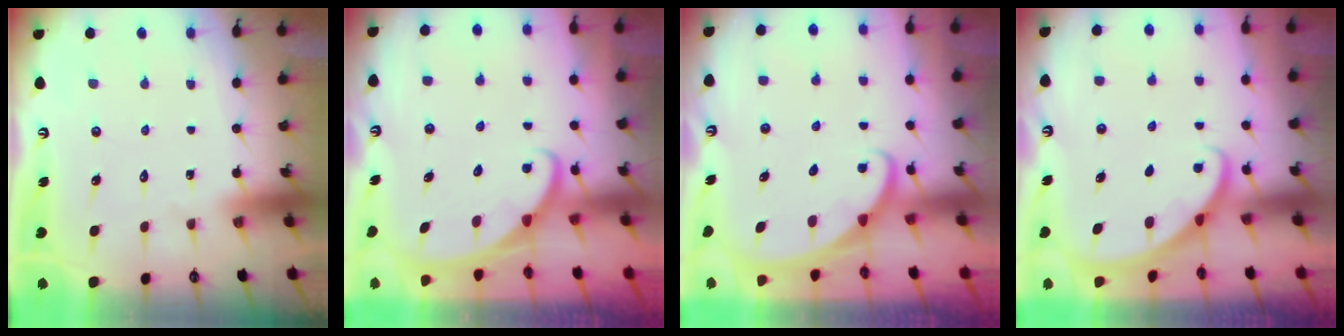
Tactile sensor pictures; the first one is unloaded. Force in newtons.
{"total": 2.1, "press": 2.1, "slide": 0.1}
{"total": 1.9, "press": 1.9, "slide": 0.1}
{"total": 2.1, "press": 2.1, "slide": 0.1}